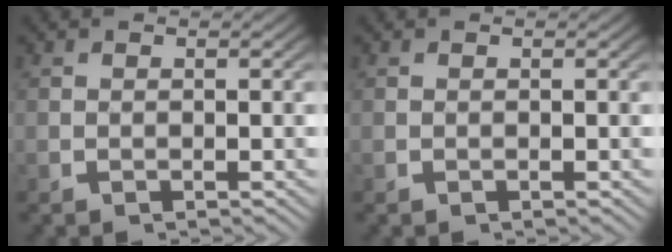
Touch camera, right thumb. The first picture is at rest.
{"total": 0.0}